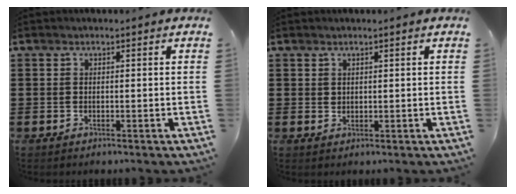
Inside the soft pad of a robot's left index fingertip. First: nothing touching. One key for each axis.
{"total": 1.0, "fx": 0.8, "fy": 0.7, "fz": 0.2, "tx": -0.007, "ty": 0.003, "tz": 0.015}